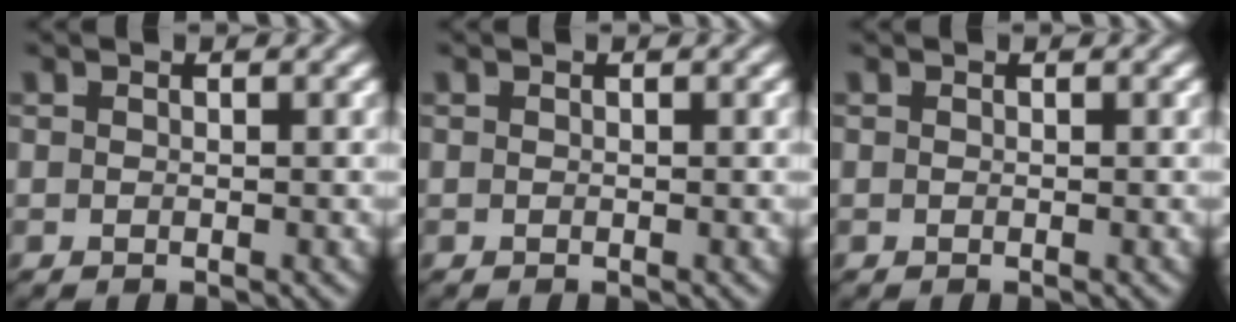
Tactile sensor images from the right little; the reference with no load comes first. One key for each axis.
{"total": 0.0}
{"total": 0.0}